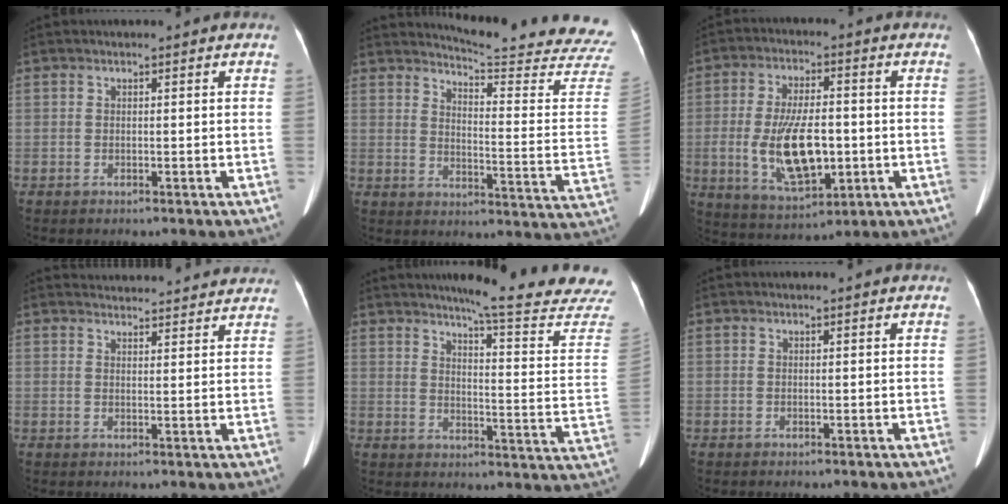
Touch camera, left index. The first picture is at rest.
{"total": 21.6, "force": [21.1, -0.8, 4.5], "torque": [-0.063, -0.166, 0.233]}
{"total": 12.2, "force": [-1.8, 5.0, 10.9], "torque": [-0.217, -0.005, -0.021]}
{"total": 13.6, "force": [13.2, 2.2, 2.6], "torque": [-0.019, 0.022, 0.148]}
{"total": 18.8, "force": [17.4, -0.8, 7.0], "torque": [-0.090, -0.111, 0.196]}
{"total": 0.0}